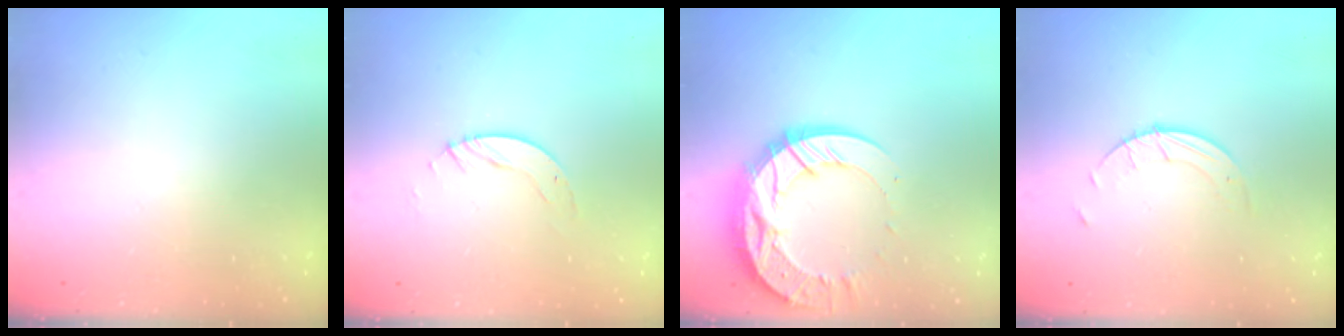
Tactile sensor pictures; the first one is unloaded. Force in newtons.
{"total": 3.0, "press": 3.0, "slide": 0.2}
{"total": 18.7, "press": 18.6, "slide": 1.8}
{"total": 2.7, "press": 2.7, "slide": 0.3}